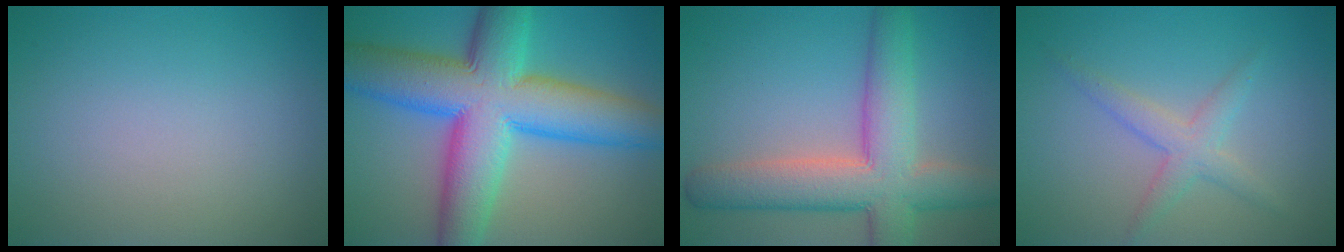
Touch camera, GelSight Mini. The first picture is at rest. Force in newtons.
{"total": 13.4, "press": 13.4, "slide": 0.1}
{"total": 8.6, "press": 8.6, "slide": 0.5}
{"total": 2.5, "press": 2.5, "slide": 0.2}